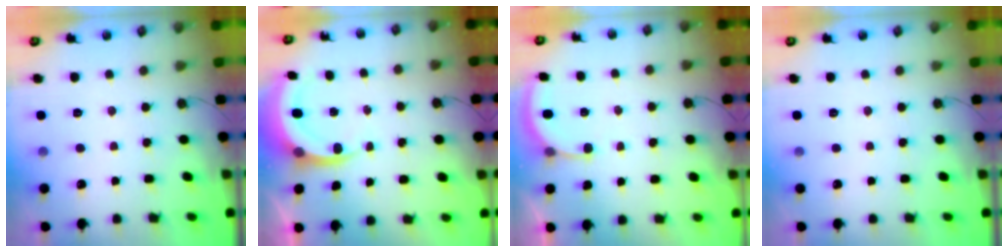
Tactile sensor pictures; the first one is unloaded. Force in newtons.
{"total": 4.6, "press": 4.6, "slide": 0.1}
{"total": 2.4, "press": 2.4, "slide": 0.5}
{"total": 0.0}